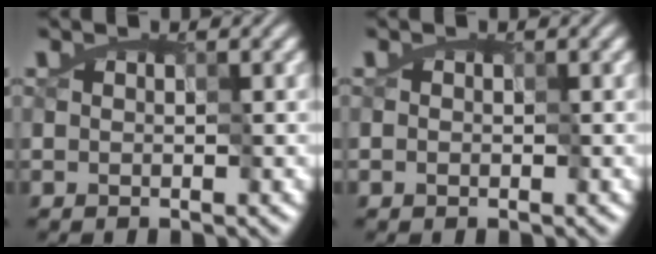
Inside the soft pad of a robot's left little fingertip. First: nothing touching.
{"total": 0.7, "force": [0.1, 0.6, 0.4], "torque": [-0.006, 0.008, -0.001]}